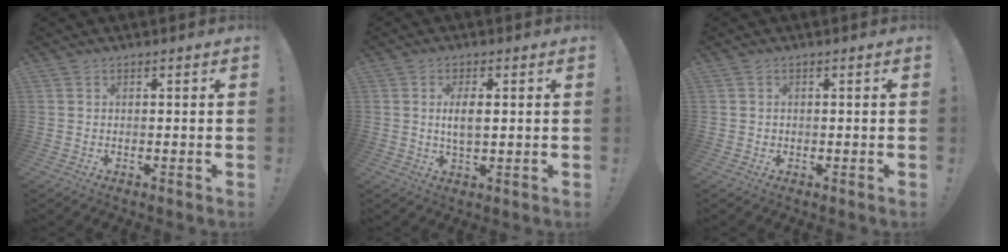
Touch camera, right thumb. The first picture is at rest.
{"total": 5.0, "force": [0.6, 2.3, 4.3], "torque": [-0.069, -0.005, 0.004]}
{"total": 0.8, "force": [0.0, 0.8, 0.0], "torque": [0.000, 0.004, 0.000]}